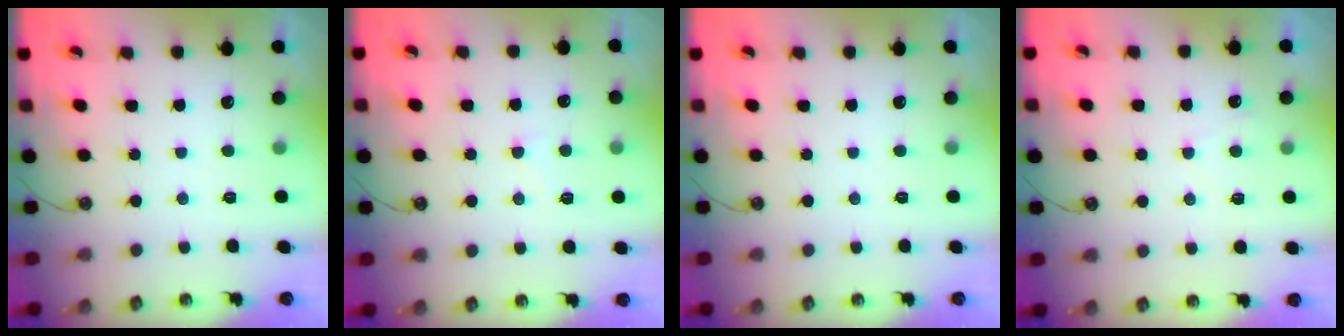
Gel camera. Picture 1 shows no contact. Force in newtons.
{"total": 1.6, "press": 1.4, "slide": 0.7}
{"total": 0.0}
{"total": 6.3, "press": 6.3, "slide": 0.3}